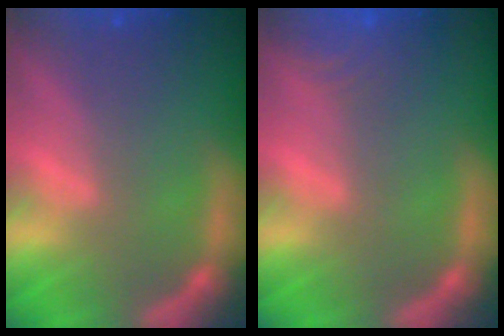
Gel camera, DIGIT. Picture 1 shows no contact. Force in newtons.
{"total": 3.5}